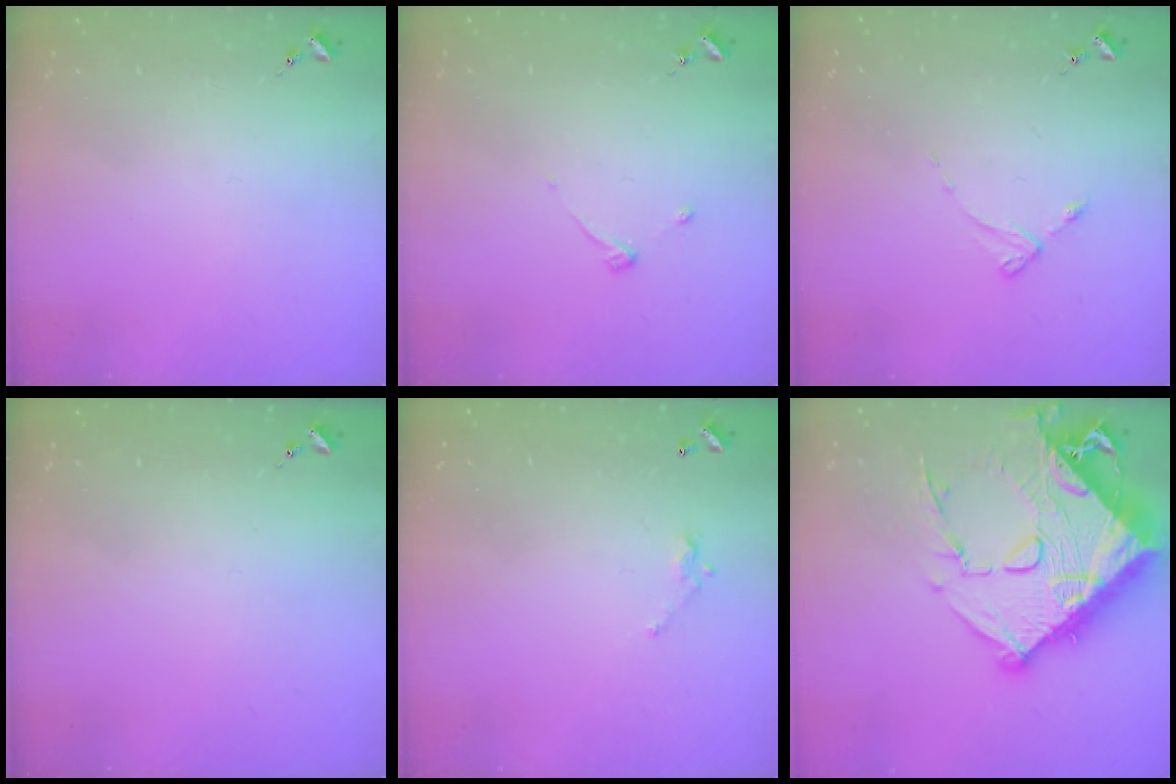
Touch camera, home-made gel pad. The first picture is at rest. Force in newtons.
{"total": 3.3, "press": 3.3, "slide": 0.4}
{"total": 2.8, "press": 2.8, "slide": 0.3}
{"total": 0.0}
{"total": 4.8, "press": 4.8, "slide": 0.3}
{"total": 25.7, "press": 25.6, "slide": 2.6}